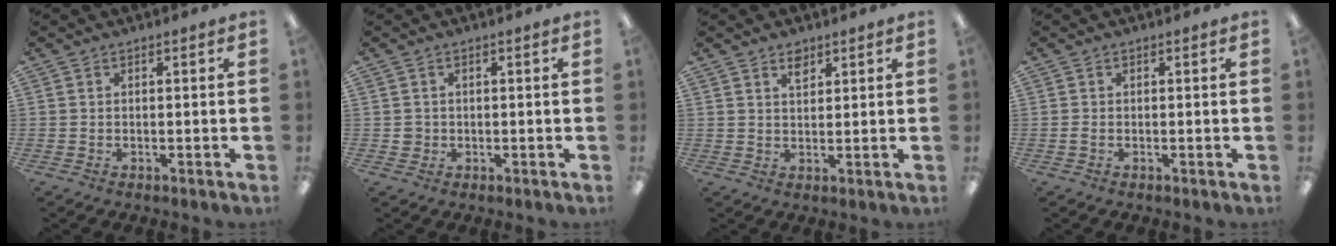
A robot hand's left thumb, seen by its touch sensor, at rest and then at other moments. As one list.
[{"total": 1.9, "force": [0.1, 1.8, 0.4], "torque": [-0.003, 0.001, -0.003]}, {"total": 3.1, "force": [2.3, 1.6, 1.3], "torque": [-0.014, -0.006, 0.039]}, {"total": 0.8, "force": [-0.2, 0.4, 0.7], "torque": [-0.012, 0.001, -0.003]}]